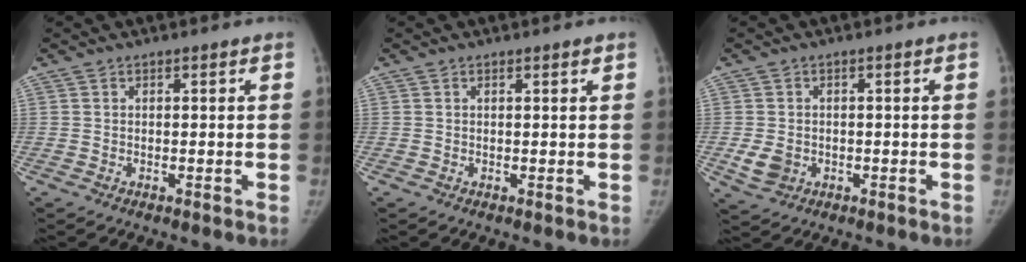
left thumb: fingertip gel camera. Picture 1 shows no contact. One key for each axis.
{"total": 0.8, "fx": 0.5, "fy": 0.1, "fz": 0.5, "tx": -0.006, "ty": -0.002, "tz": 0.008}
{"total": 3.8, "fx": -0.7, "fy": 3.1, "fz": 2.1, "tx": -0.033, "ty": -0.002, "tz": -0.005}